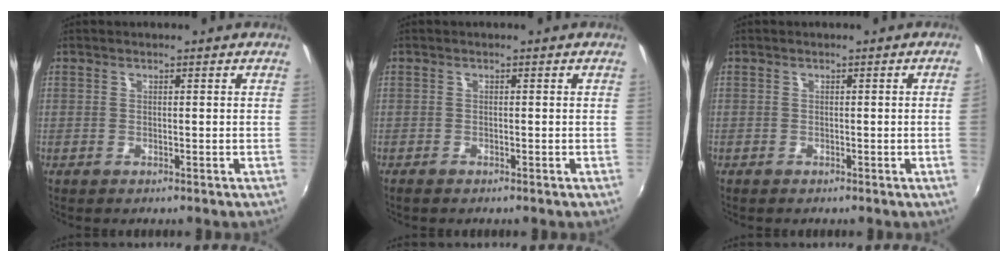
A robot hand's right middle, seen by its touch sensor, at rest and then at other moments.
{"total": 0.8, "force": [-0.7, 0.3, 0.3], "torque": [-0.007, -0.005, -0.016]}
{"total": 1.3, "force": [-0.1, -0.8, 1.1], "torque": [-0.007, -0.011, -0.001]}